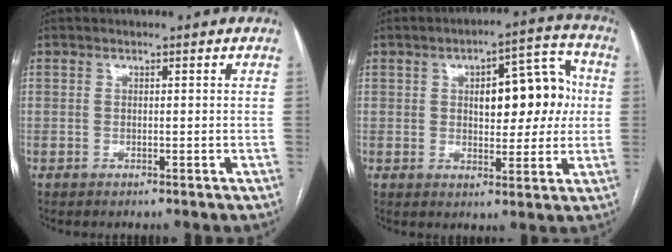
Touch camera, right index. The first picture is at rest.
{"total": 11.1, "force": [1.5, 4.5, 10.0], "torque": [-0.127, 0.034, 0.027]}